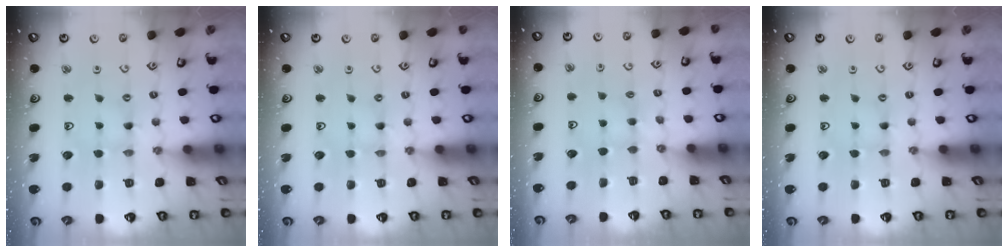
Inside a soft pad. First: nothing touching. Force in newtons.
{"total": 0.0}
{"total": 4.0, "press": 4.0, "slide": 0.5}
{"total": 0.0}